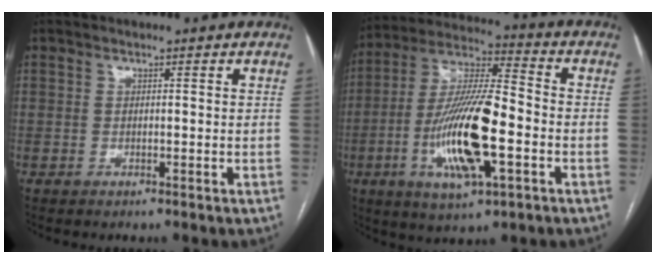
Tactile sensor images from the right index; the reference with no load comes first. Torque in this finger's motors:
{"motor_torque": [1.46, -0.68, 0.58, 0.21]}